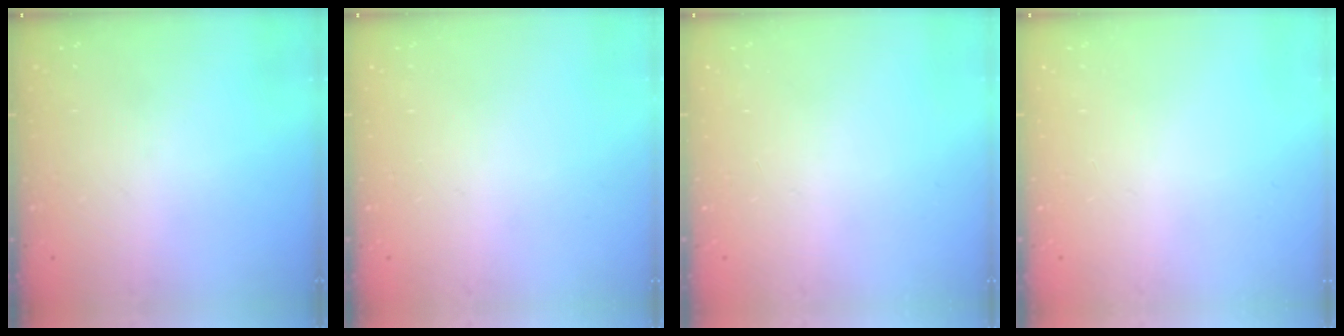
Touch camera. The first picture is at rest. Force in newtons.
{"total": 0.0}
{"total": 0.0}
{"total": 0.0}